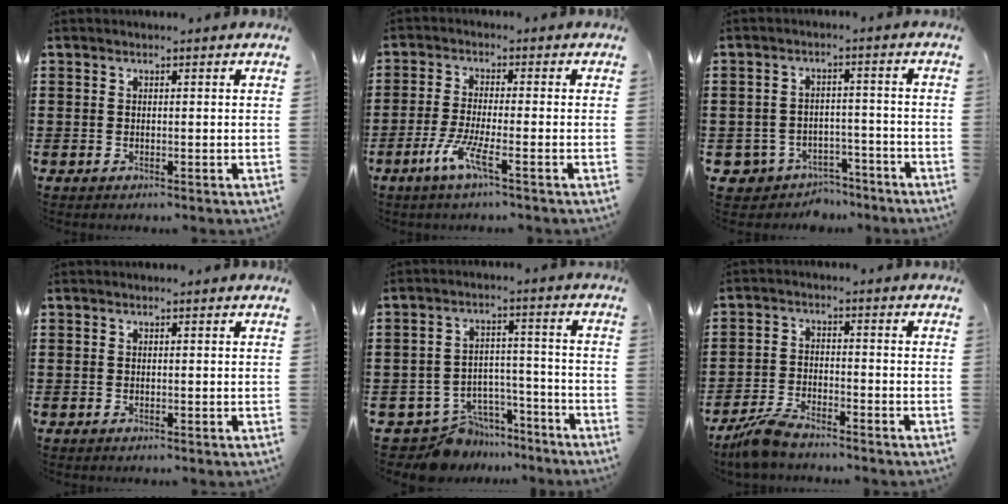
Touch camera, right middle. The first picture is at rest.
{"total": 5.6, "force": [-3.1, 0.7, 4.5], "torque": [-0.101, -0.011, -0.063]}
{"total": 4.5, "force": [-4.0, 1.9, 0.4], "torque": [-0.029, 0.005, -0.089]}
{"total": 0.0}
{"total": 7.8, "force": [-7.1, 2.9, 1.1], "torque": [-0.025, 0.029, -0.138]}
{"total": 4.7, "force": [-4.4, 0.9, 1.6], "torque": [-0.048, 0.001, -0.091]}